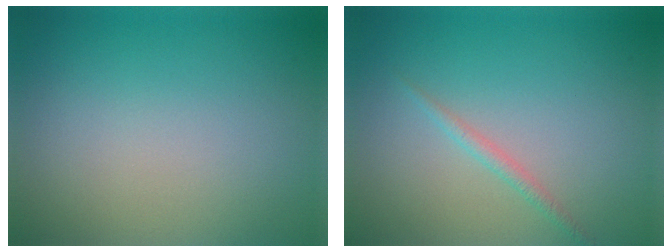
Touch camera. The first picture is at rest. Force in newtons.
{"total": 1.1, "press": 1.1, "slide": 0.0}